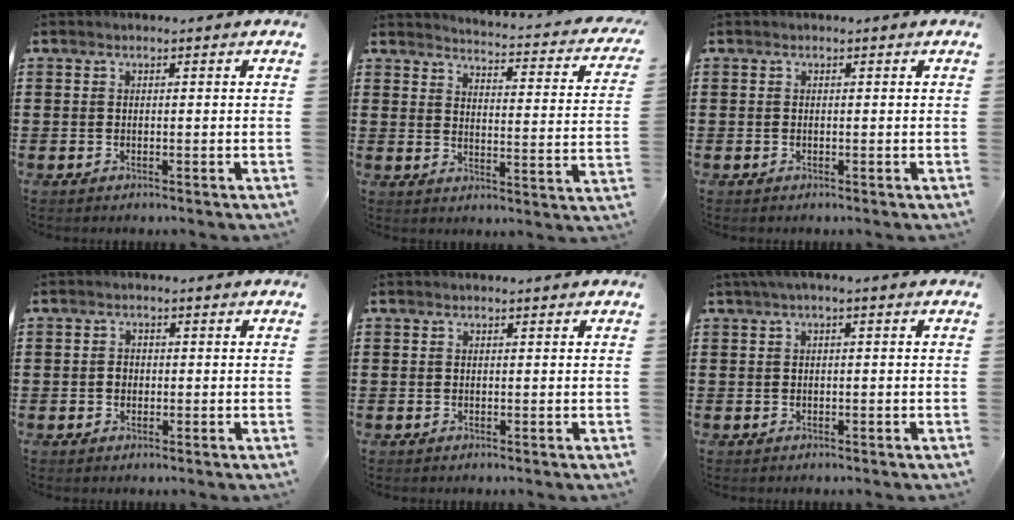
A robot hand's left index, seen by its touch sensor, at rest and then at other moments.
{"total": 2.6, "force": [2.5, -0.4, 0.8], "torque": [-0.028, -0.034, 0.029]}
{"total": 0.0}
{"total": 1.5, "force": [-0.1, 1.2, 0.8], "torque": [-0.019, 0.007, -0.004]}
{"total": 0.0}
{"total": 1.3, "force": [-0.3, 0.2, 1.3], "torque": [-0.018, -0.004, -0.006]}